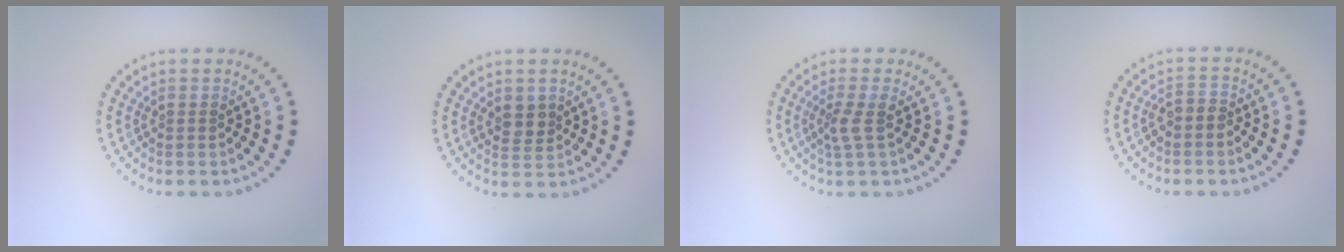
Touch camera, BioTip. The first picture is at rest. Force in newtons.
{"total": 1.8, "press": 1.7, "slide": 0.7}
{"total": 1.9, "press": 1.4, "slide": 1.2}
{"total": 1.5, "press": 1.3, "slide": 0.8}